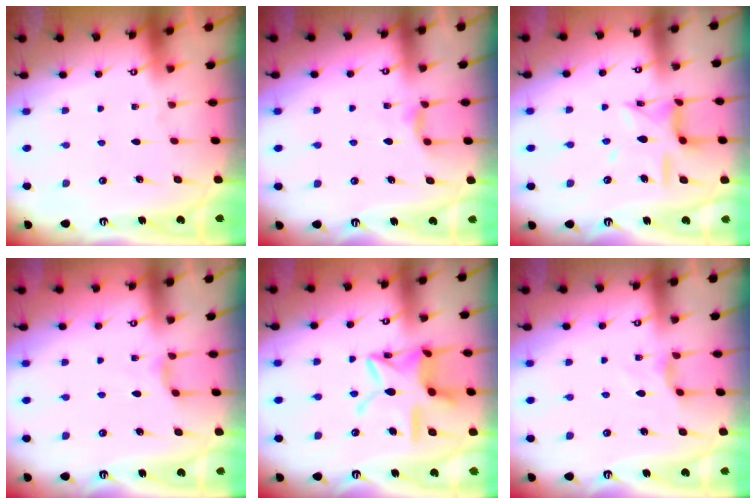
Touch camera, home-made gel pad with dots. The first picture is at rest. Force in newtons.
{"total": 5.5, "press": 5.4, "slide": 0.7}
{"total": 11.9, "press": 11.8, "slide": 0.9}
{"total": 2.7, "press": 2.6, "slide": 0.5}
{"total": 17.3, "press": 17.2, "slide": 1.4}
{"total": 3.0, "press": 3.0, "slide": 0.3}